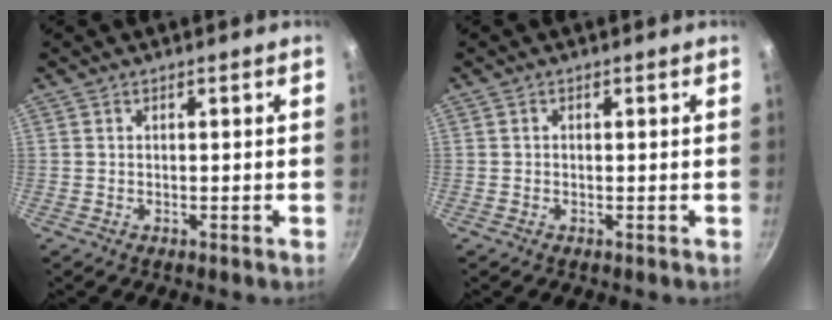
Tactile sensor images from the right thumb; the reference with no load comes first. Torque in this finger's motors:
{"motor_torque": [-0.21, -0.10, -0.13, -0.11, 0.05]}